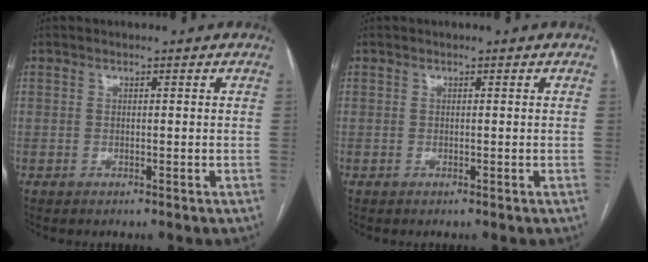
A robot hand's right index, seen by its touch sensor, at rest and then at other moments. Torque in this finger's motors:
{"motor_torque": [0.16, 0.07, 0.00, 0.01]}